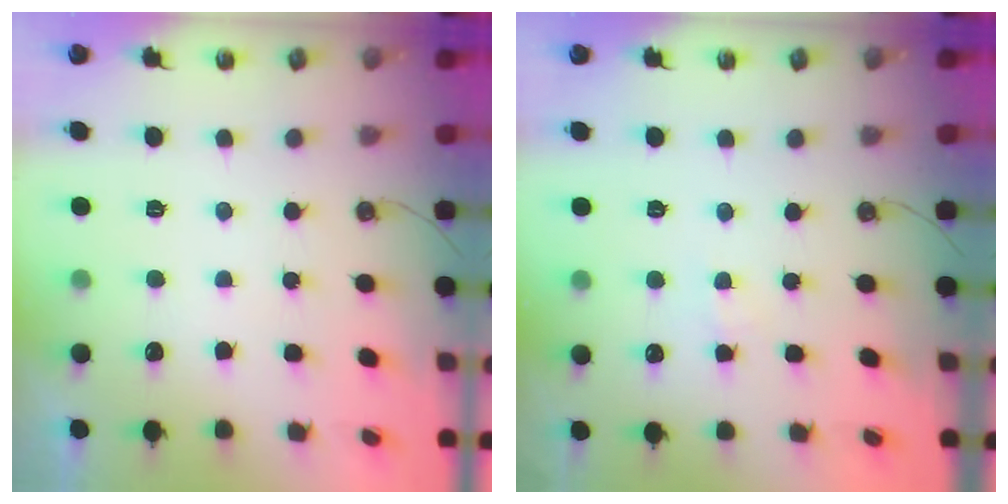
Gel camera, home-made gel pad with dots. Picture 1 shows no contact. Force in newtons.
{"total": 2.3, "press": 2.3, "slide": 0.4}